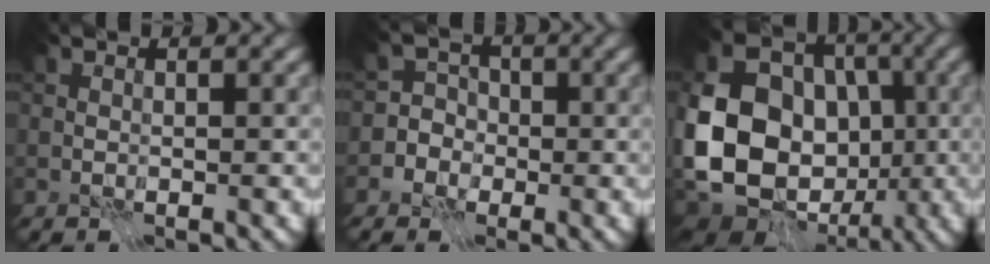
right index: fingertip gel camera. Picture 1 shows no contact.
{"total": 4.6, "force": [-2.1, 4.1, 0.5], "torque": [0.021, 0.016, -0.067]}
{"total": 13.7, "force": [-2.8, 10.6, 8.3], "torque": [-0.169, 0.001, -0.056]}